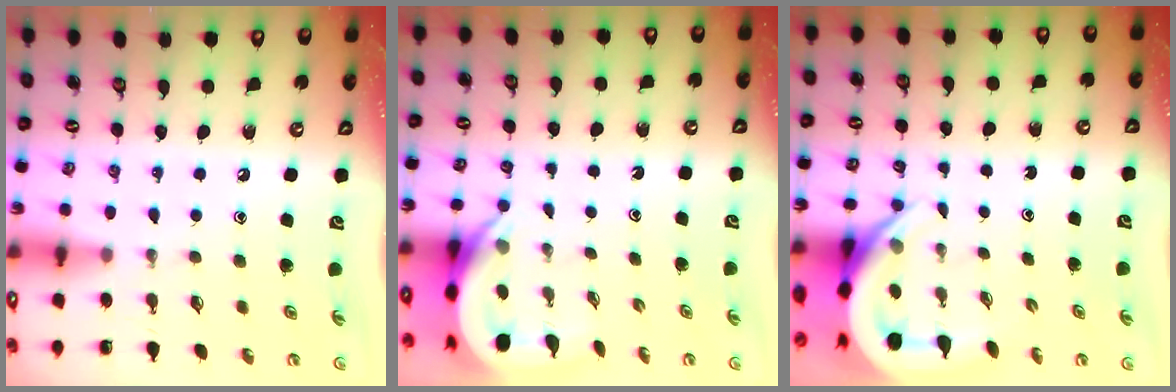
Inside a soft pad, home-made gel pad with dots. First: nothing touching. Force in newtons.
{"total": 5.8, "press": 5.7, "slide": 0.7}
{"total": 7.5, "press": 7.5, "slide": 1.1}